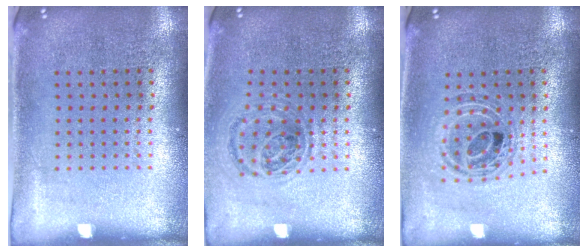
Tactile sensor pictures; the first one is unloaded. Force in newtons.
{"total": 0.9, "press": 0.9, "slide": 0.3}
{"total": 0.9, "press": 0.9, "slide": 0.1}